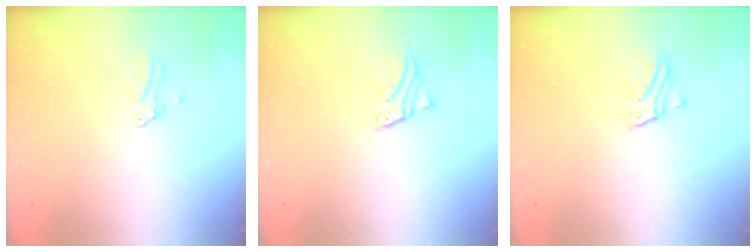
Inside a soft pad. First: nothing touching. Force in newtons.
{"total": 2.0, "press": 2.0, "slide": 0.2}
{"total": 2.2, "press": 2.2, "slide": 0.2}